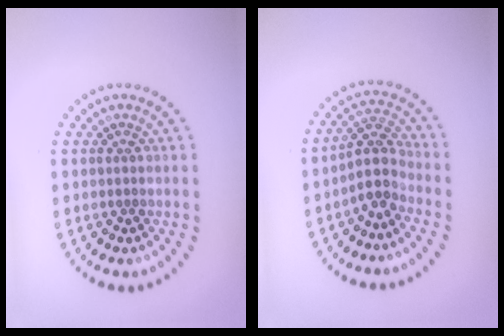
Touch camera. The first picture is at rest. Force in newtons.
{"total": 3.0, "press": 2.2, "slide": 2.0}